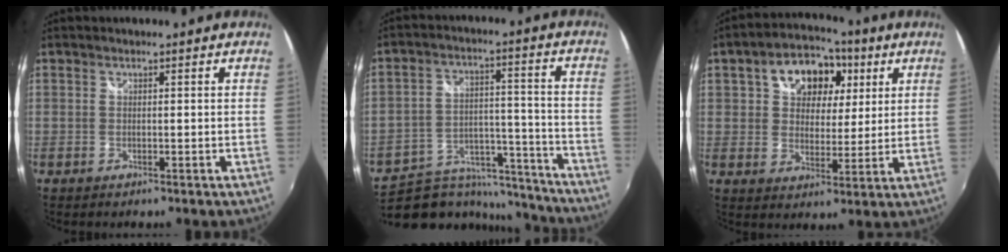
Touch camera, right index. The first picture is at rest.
{"total": 17.6, "force": [-14.0, 8.9, 5.8], "torque": [-0.113, 0.039, -0.181]}
{"total": 13.2, "force": [5.1, 9.3, 7.9], "torque": [-0.153, 0.038, 0.081]}